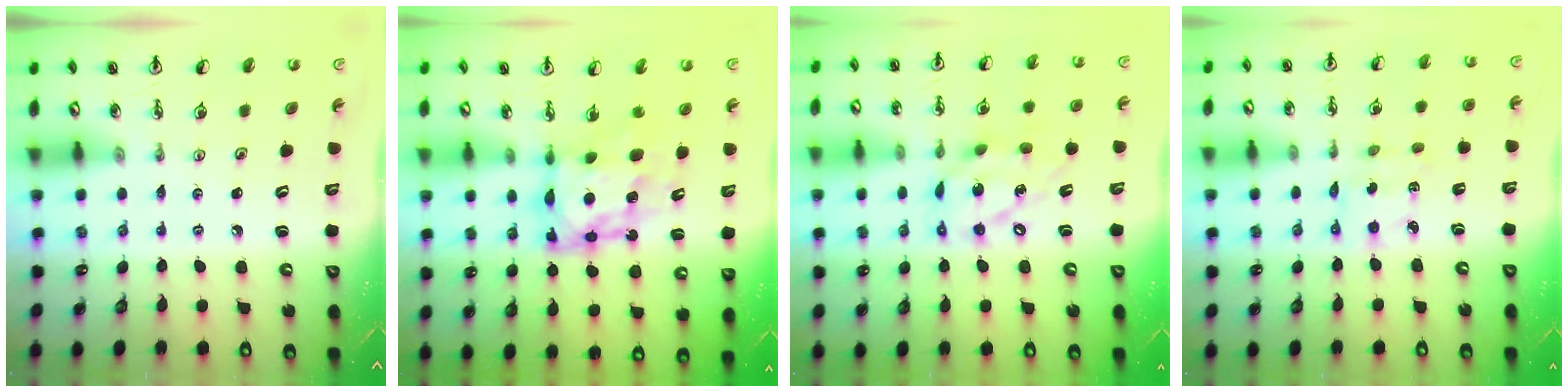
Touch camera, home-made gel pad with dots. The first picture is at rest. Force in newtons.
{"total": 10.1, "press": 10.1, "slide": 0.9}
{"total": 14.6, "press": 14.6, "slide": 1.2}
{"total": 2.4, "press": 2.4, "slide": 0.2}